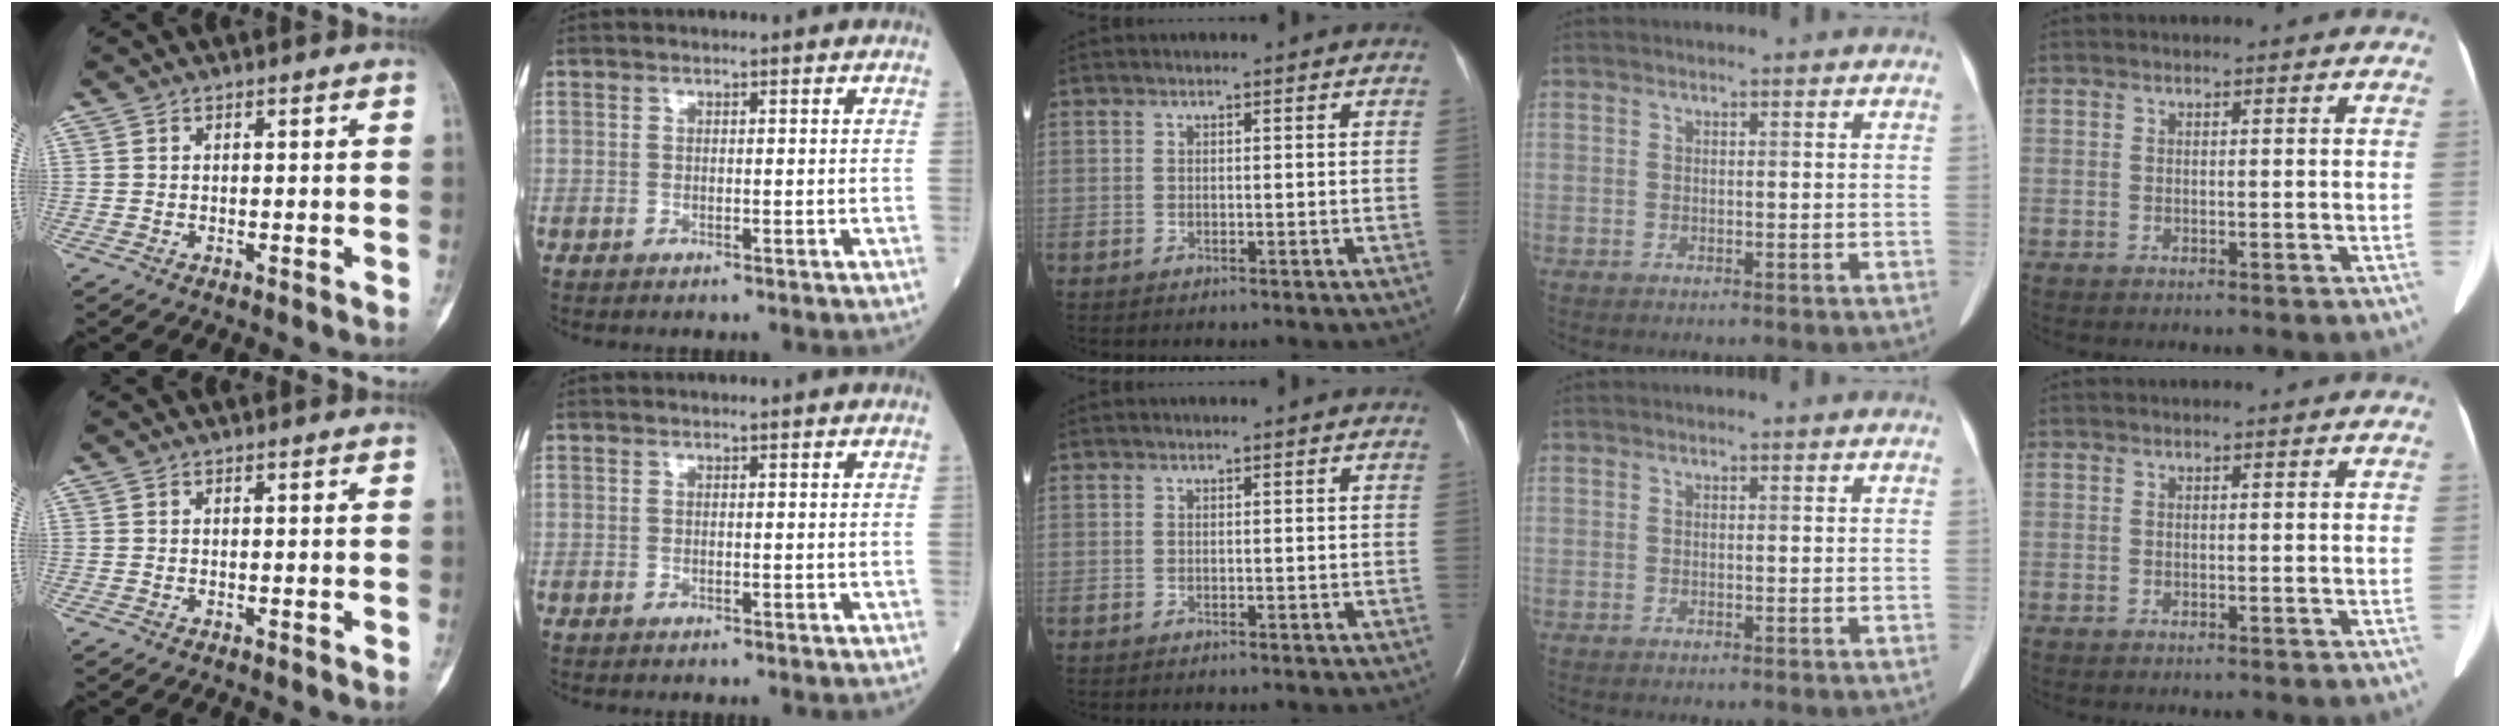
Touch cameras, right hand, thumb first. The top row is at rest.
{}